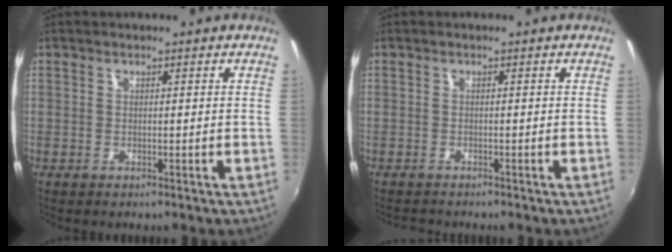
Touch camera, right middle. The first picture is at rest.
{"total": 1.4, "force": [-1.4, 0.0, -0.1], "torque": [-0.003, -0.007, -0.023]}